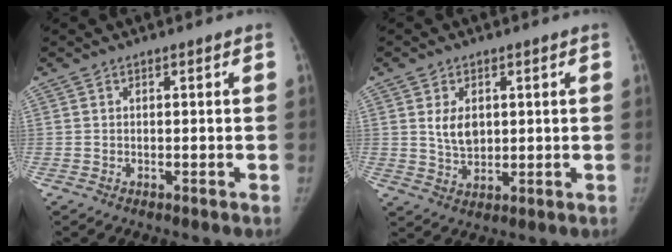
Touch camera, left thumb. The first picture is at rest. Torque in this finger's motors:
{"motor_torque": [0.03, 0.03, 0.47, -0.43, 0.11]}